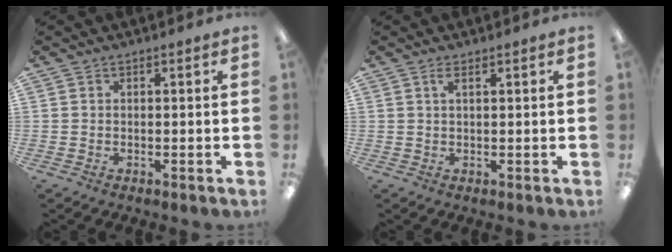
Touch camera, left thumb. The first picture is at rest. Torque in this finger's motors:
{"motor_torque": [0.00, -0.10, -0.10, -0.01, -0.04]}